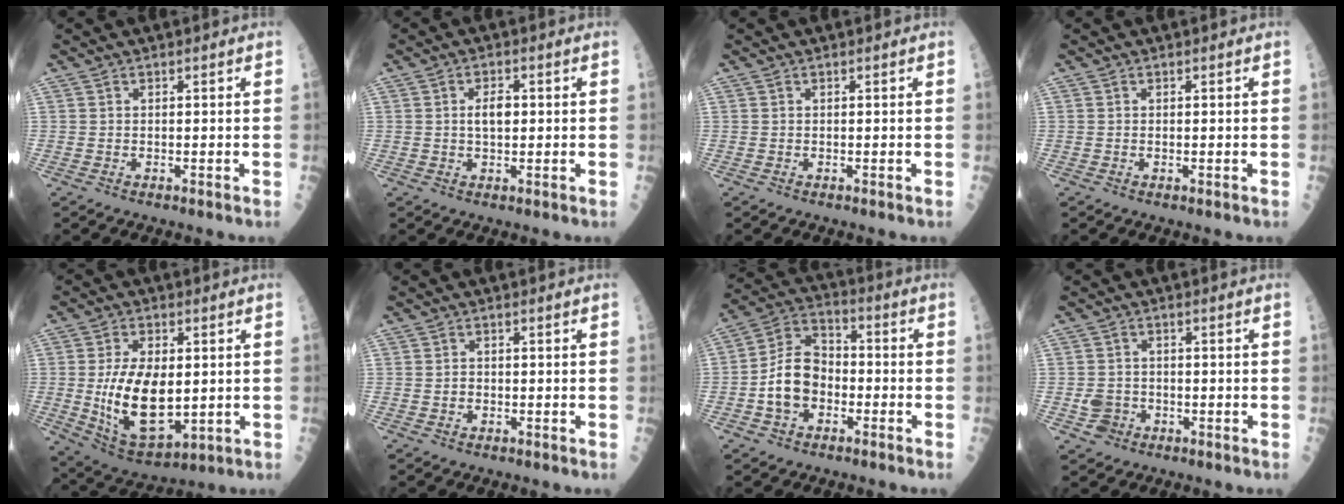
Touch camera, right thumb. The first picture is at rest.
{"total": 3.6, "force": [0.3, 1.9, 3.1], "torque": [-0.047, 0.000, 0.005]}
{"total": 0.0}
{"total": 0.0}
{"total": 15.9, "force": [-0.3, 8.4, 13.5], "torque": [-0.232, -0.015, 0.015]}
{"total": 1.3, "force": [-0.1, 1.1, 0.8], "torque": [-0.006, 0.004, -0.001]}
{"total": 11.0, "force": [-2.8, 7.6, 7.4], "torque": [-0.119, 0.040, -0.060]}
{"total": 3.4, "force": [-1.0, 3.1, 1.1], "torque": [-0.001, 0.007, -0.014]}